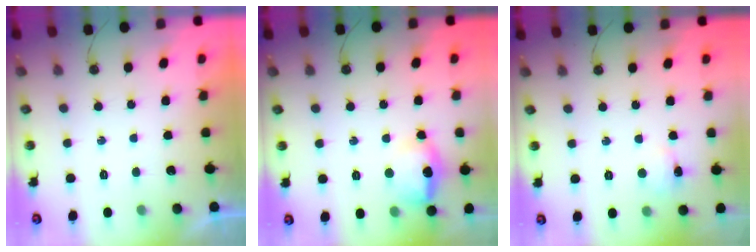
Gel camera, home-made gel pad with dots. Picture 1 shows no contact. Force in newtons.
{"total": 12.9, "press": 12.8, "slide": 1.4}
{"total": 2.9, "press": 2.8, "slide": 0.6}